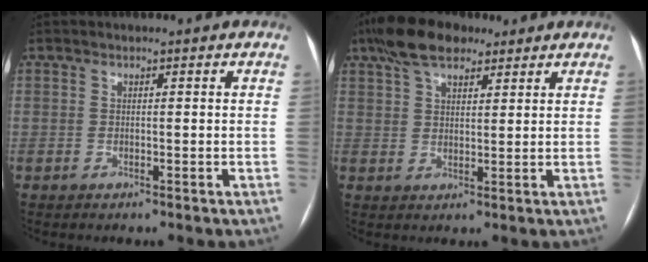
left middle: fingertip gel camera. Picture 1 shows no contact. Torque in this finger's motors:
{"motor_torque": [0.90, -0.91, 0.56, 0.12]}